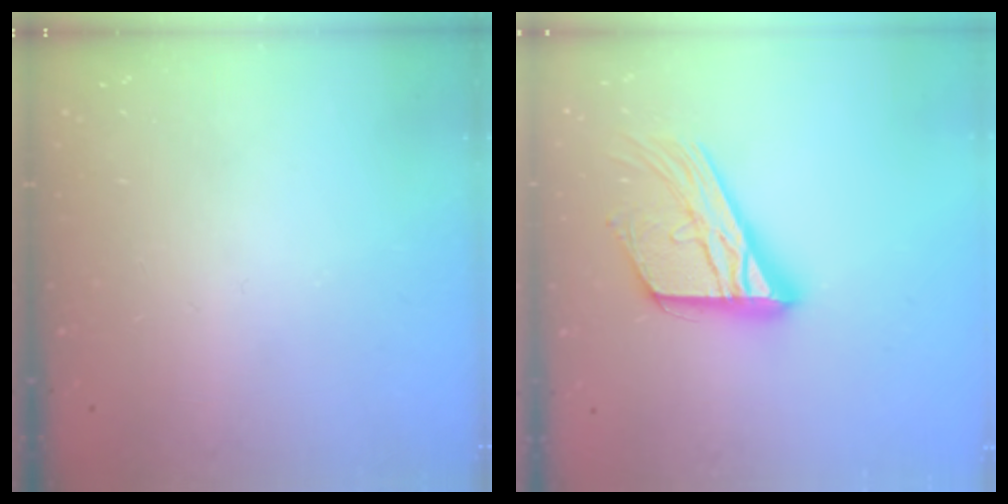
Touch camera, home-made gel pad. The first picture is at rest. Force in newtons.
{"total": 17.5, "press": 17.4, "slide": 1.4}